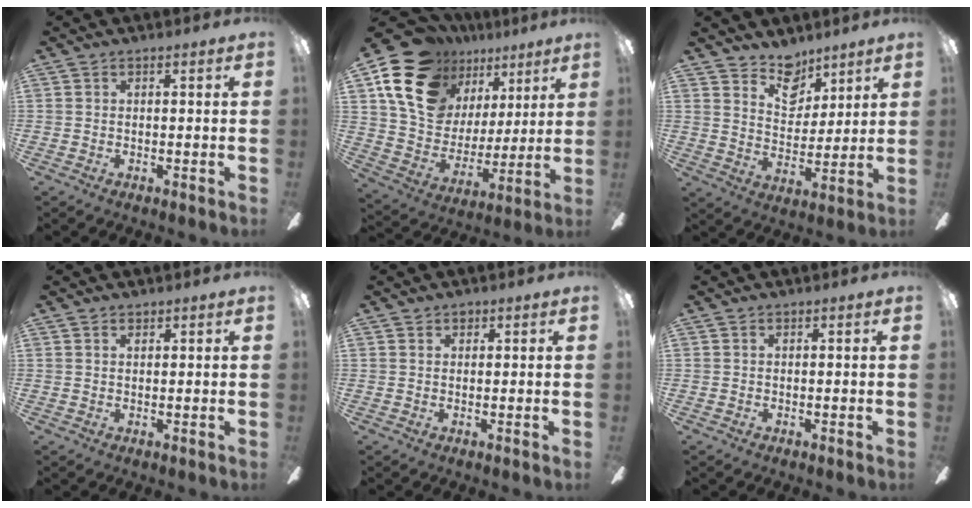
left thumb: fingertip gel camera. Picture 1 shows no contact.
{"total": 19.1, "force": [11.4, 13.0, 8.1], "torque": [-0.158, -0.059, 0.223]}
{"total": 9.6, "force": [7.5, 5.5, 2.6], "torque": [-0.041, -0.047, 0.141]}
{"total": 1.1, "force": [0.9, 0.5, 0.3], "torque": [-0.006, 0.000, 0.017]}
{"total": 1.3, "force": [0.9, 0.8, 0.4], "torque": [0.000, -0.001, 0.015]}
{"total": 0.0}